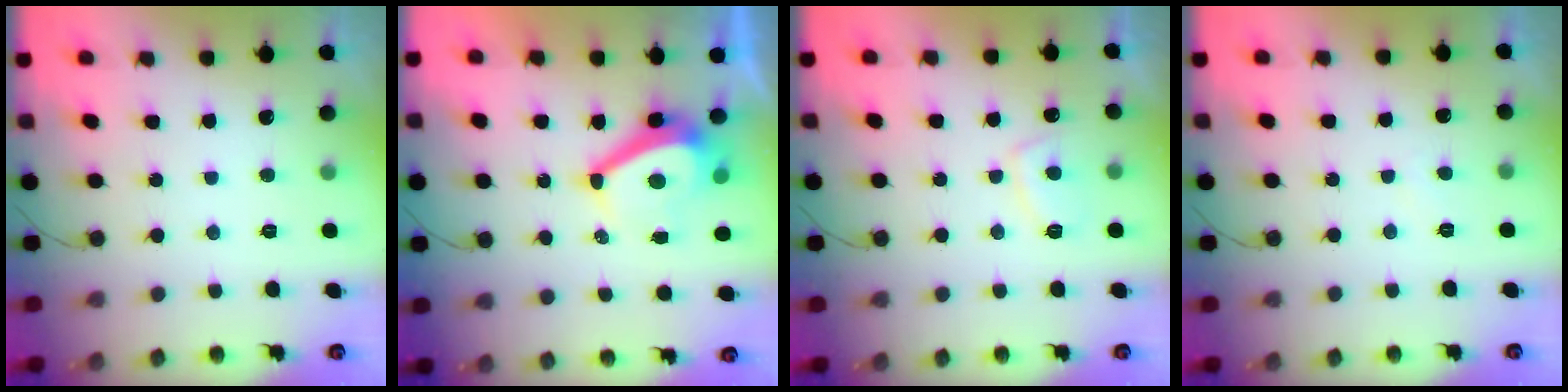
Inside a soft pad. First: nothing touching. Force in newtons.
{"total": 8.5, "press": 8.4, "slide": 1.0}
{"total": 5.3, "press": 5.2, "slide": 0.9}
{"total": 1.6, "press": 1.6, "slide": 0.4}